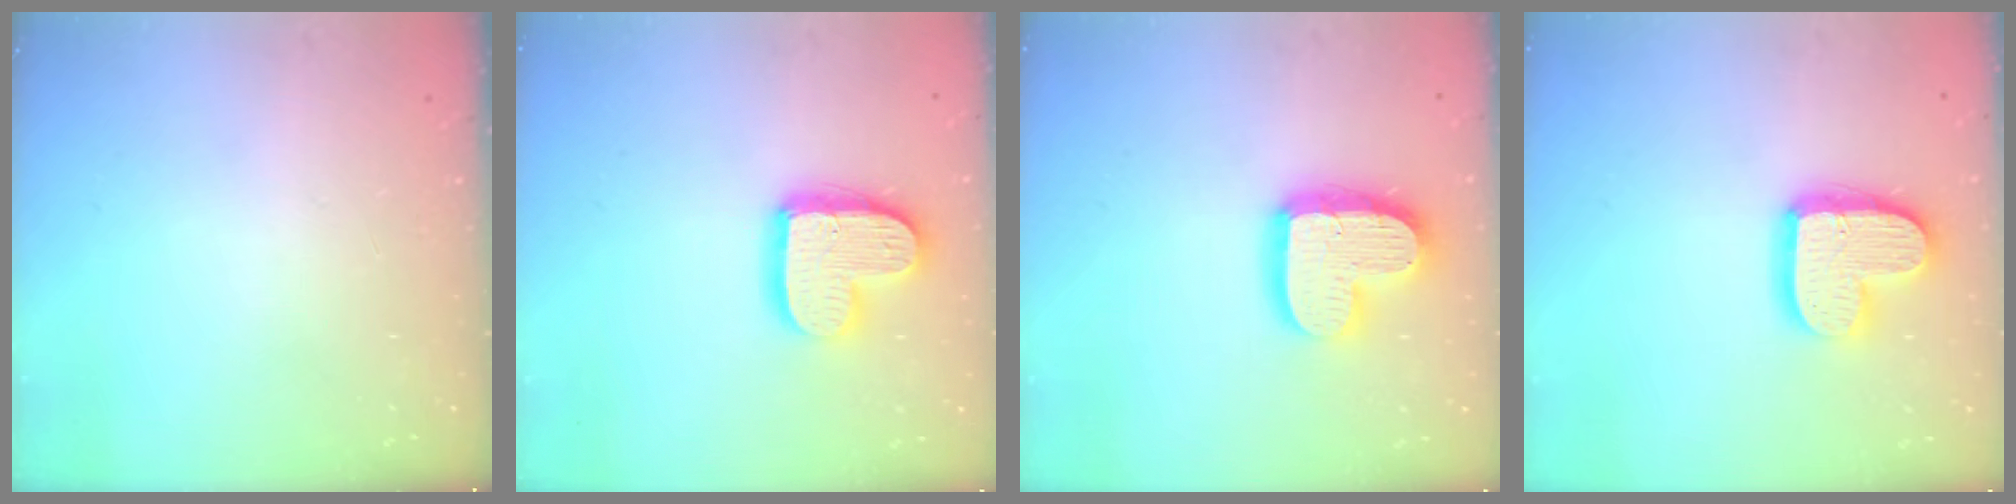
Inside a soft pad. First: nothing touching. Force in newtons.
{"total": 14.9, "press": 14.9, "slide": 1.1}
{"total": 17.1, "press": 17.0, "slide": 1.5}
{"total": 16.1, "press": 16.1, "slide": 1.3}